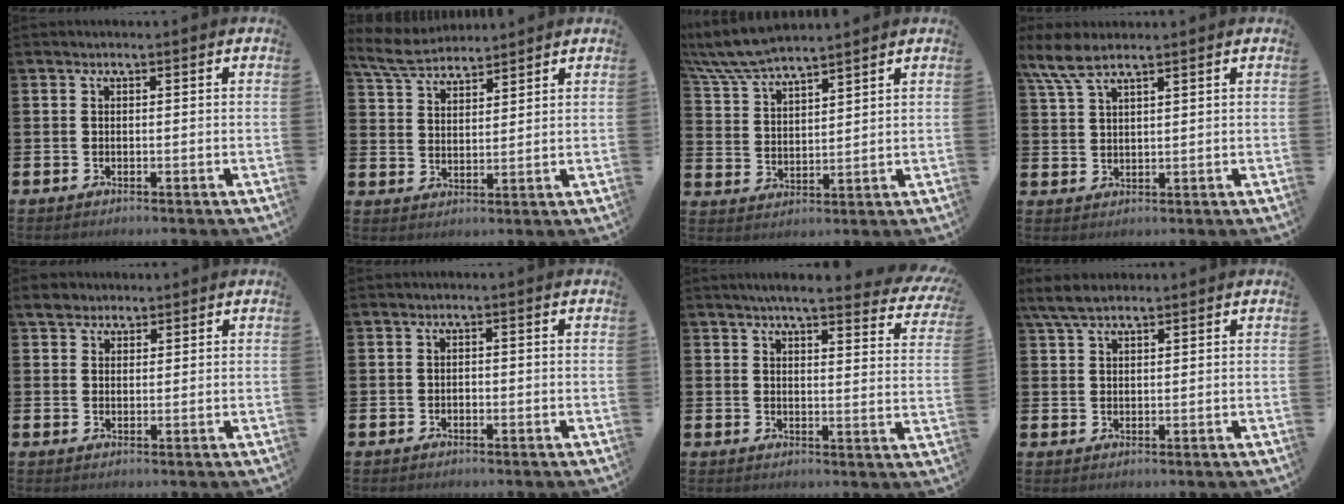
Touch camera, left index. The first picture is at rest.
{"total": 6.1, "force": [5.8, 1.4, 1.5], "torque": [-0.055, -0.018, 0.108]}
{"total": 7.1, "force": [6.8, 0.7, 1.8], "torque": [-0.064, -0.027, 0.126]}
{"total": 5.5, "force": [4.4, 1.6, 3.0], "torque": [-0.059, -0.012, 0.077]}
{"total": 3.5, "force": [3.0, 1.8, 0.5], "torque": [-0.004, -0.004, 0.052]}
{"total": 0.6, "force": [-0.3, 0.5, 0.2], "torque": [-0.003, 0.002, -0.008]}
{"total": 4.7, "force": [4.3, 0.3, 2.0], "torque": [-0.044, -0.030, 0.068]}
{"total": 4.8, "force": [3.8, 1.5, 2.4], "torque": [-0.055, -0.004, 0.070]}